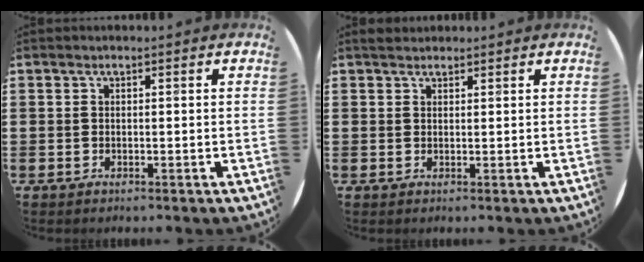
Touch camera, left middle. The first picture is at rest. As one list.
[{"total": 1.3, "force": [1.2, 0.4, 0.2], "torque": [0.001, 0.000, 0.021]}]